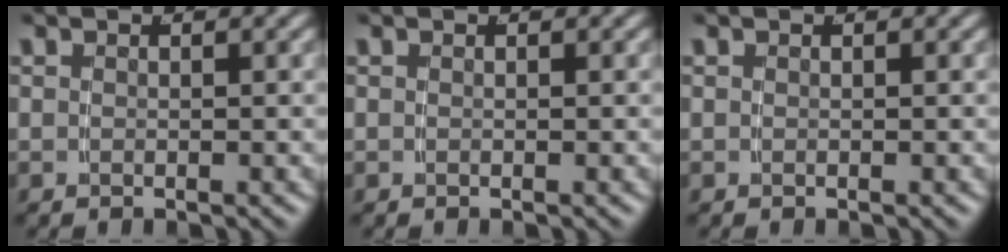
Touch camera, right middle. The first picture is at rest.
{"total": 0.0}
{"total": 0.0}